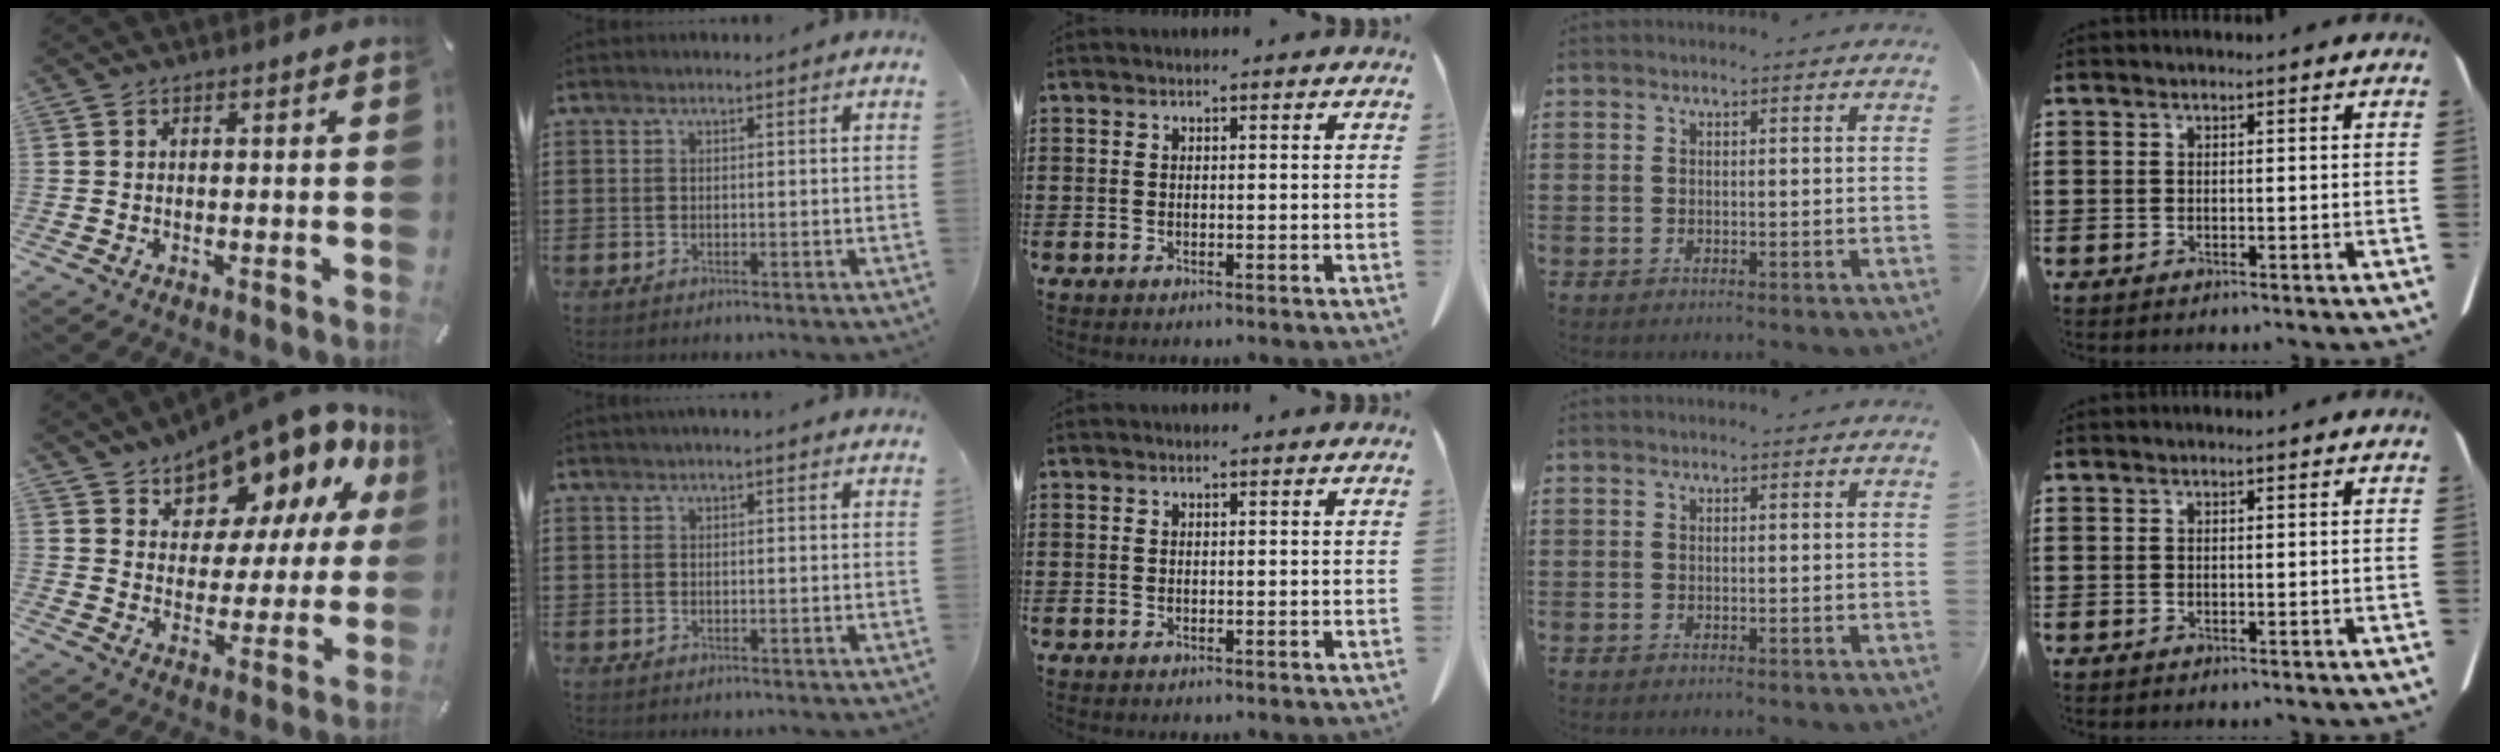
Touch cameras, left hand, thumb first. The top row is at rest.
{"thumb": {"total": 14.1, "force": [12.4, 5.8, 3.4], "torque": [-0.064, -0.123, 0.212]}, "index": {"total": 0.8, "force": [0.8, 0.2, 0.2], "torque": [-0.006, 0.000, 0.016]}}